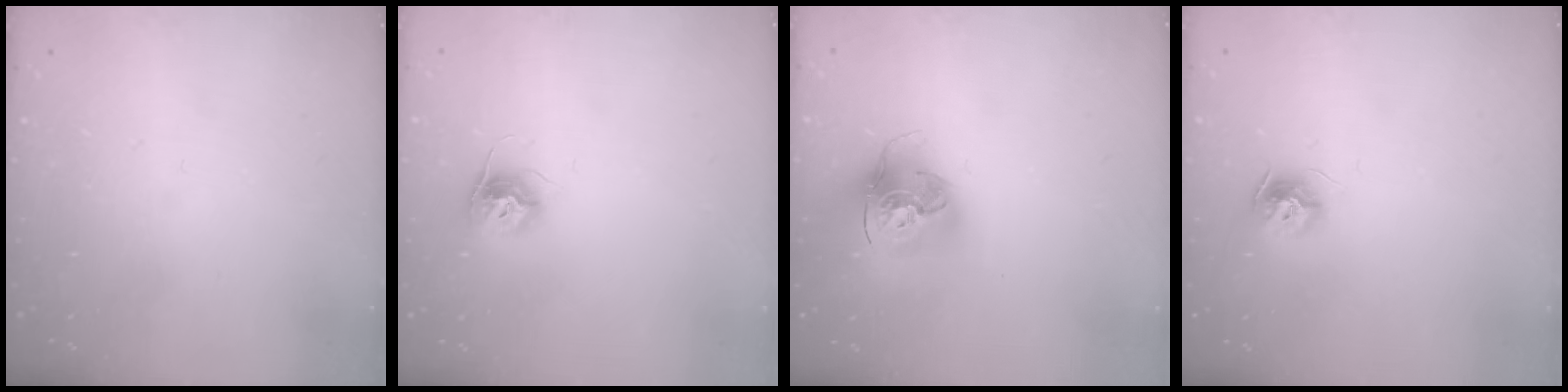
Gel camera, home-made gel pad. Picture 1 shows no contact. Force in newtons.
{"total": 9.3, "press": 9.3, "slide": 0.5}
{"total": 16.3, "press": 16.2, "slide": 1.6}
{"total": 8.7, "press": 8.7, "slide": 0.0}